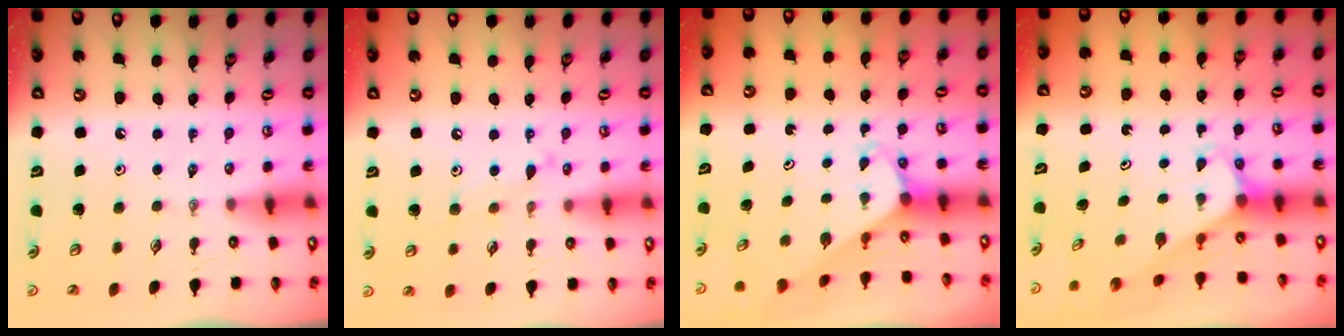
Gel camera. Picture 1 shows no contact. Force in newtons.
{"total": 8.2, "press": 8.1, "slide": 0.6}
{"total": 3.2, "press": 3.2, "slide": 0.2}
{"total": 3.2, "press": 3.2, "slide": 0.1}